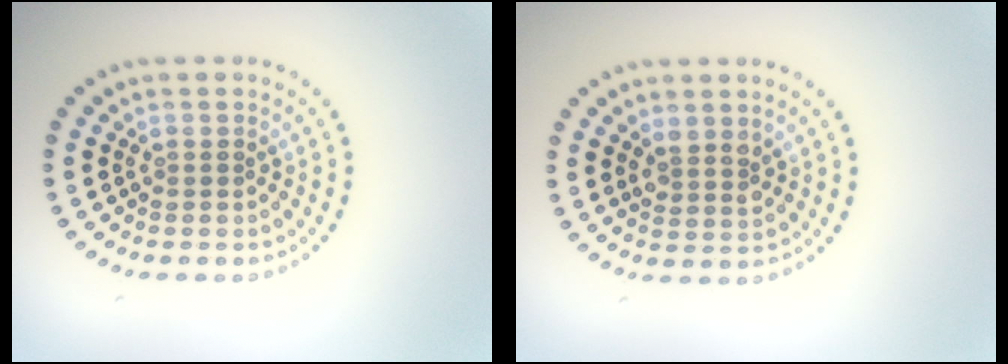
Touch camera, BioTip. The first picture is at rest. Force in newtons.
{"total": 1.8, "press": 1.5, "slide": 0.9}